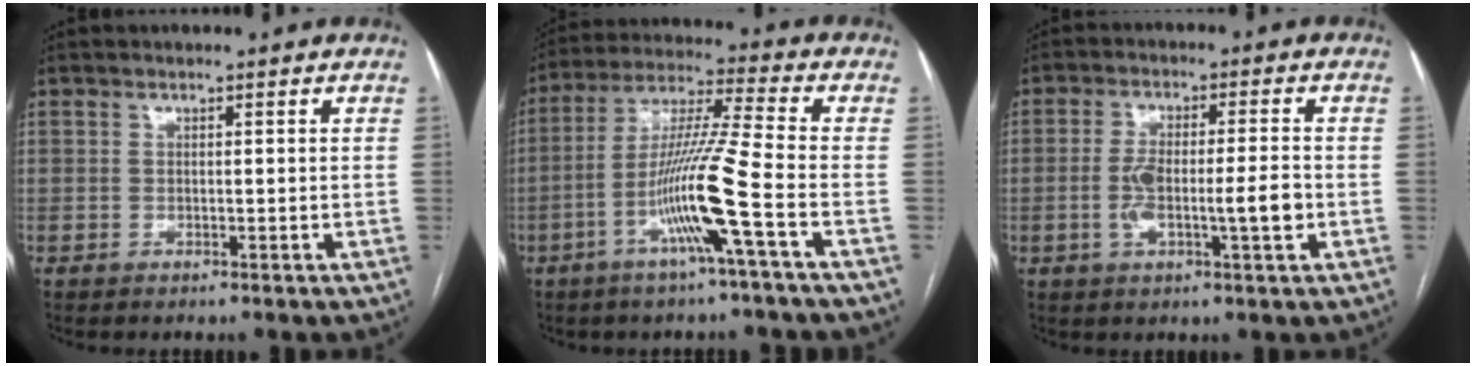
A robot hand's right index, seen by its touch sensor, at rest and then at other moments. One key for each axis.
{"total": 12.7, "fx": -4.6, "fy": -1.6, "fz": 11.8, "tx": -0.228, "ty": -0.002, "tz": -0.094}
{"total": 8.1, "fx": -1.6, "fy": 1.3, "fz": 7.8, "tx": -0.141, "ty": 0.007, "tz": -0.027}